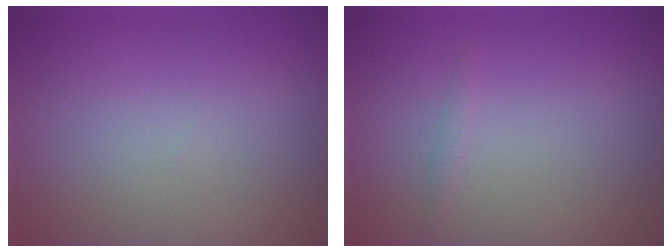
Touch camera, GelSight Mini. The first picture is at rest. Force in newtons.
{"total": 0.6, "press": 0.5, "slide": 0.0}